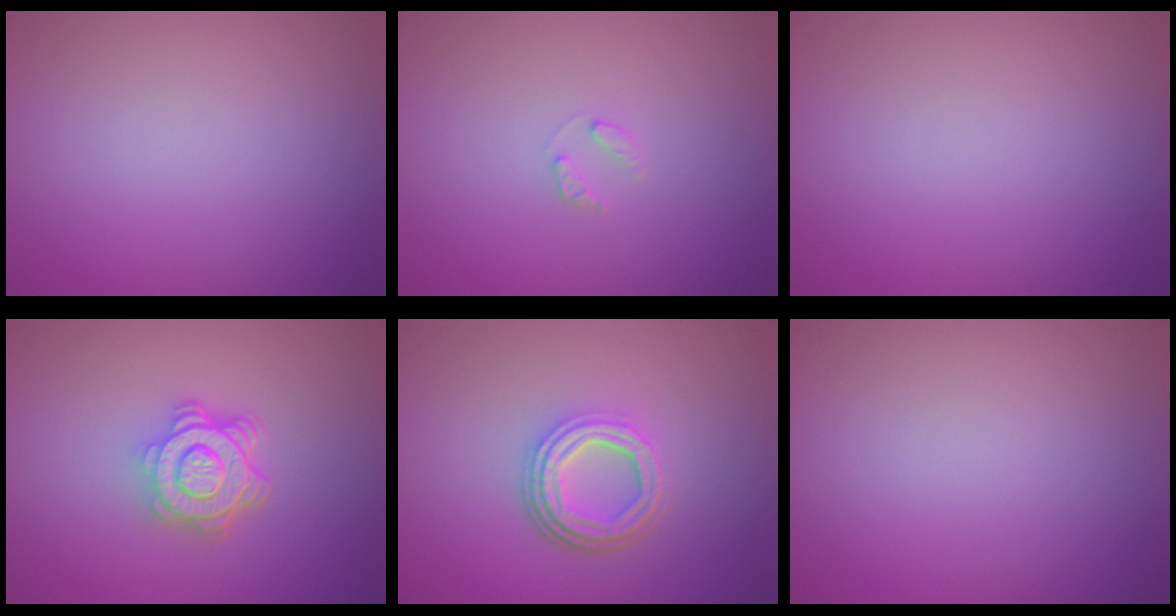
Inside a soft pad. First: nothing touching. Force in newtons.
{"total": 0.9, "press": 0.9, "slide": 0.2}
{"total": 0.0}
{"total": 4.7, "press": 3.6, "slide": 2.9}
{"total": 4.5, "press": 3.3, "slide": 3.1}
{"total": 0.0}